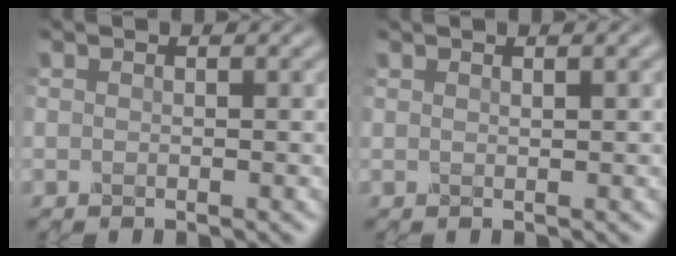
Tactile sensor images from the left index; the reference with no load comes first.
{"total": 1.1, "force": [0.7, 0.3, 0.8], "torque": [-0.011, 0.003, 0.008]}